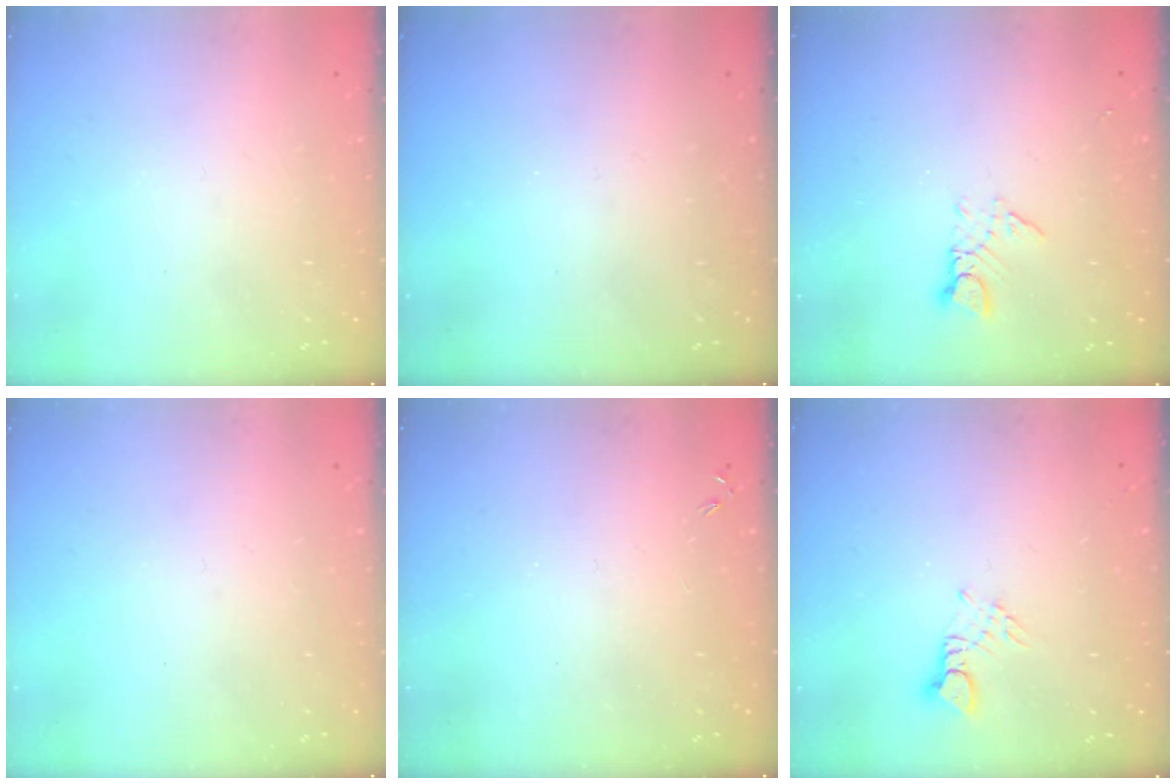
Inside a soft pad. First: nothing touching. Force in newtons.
{"total": 0.0}
{"total": 3.0, "press": 3.0, "slide": 0.3}
{"total": 0.0}
{"total": 0.0}
{"total": 2.9, "press": 2.9, "slide": 0.2}